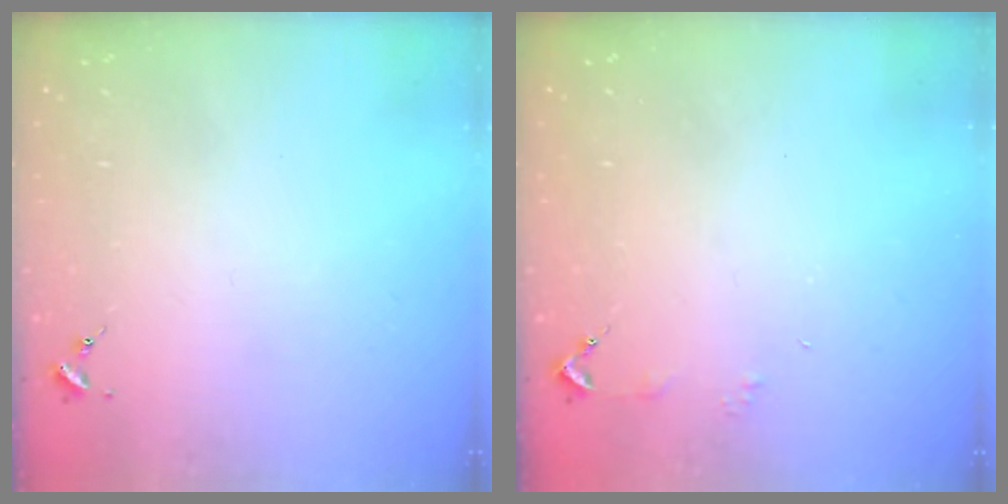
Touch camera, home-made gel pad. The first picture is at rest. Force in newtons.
{"total": 2.9, "press": 2.8, "slide": 0.3}